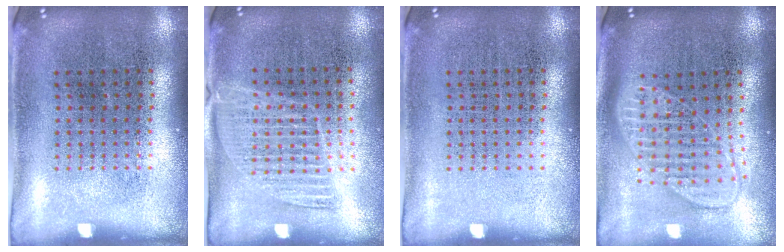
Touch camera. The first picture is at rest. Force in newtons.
{"total": 1.3, "press": 1.2, "slide": 0.6}
{"total": 0.0}
{"total": 1.9, "press": 1.6, "slide": 1.1}